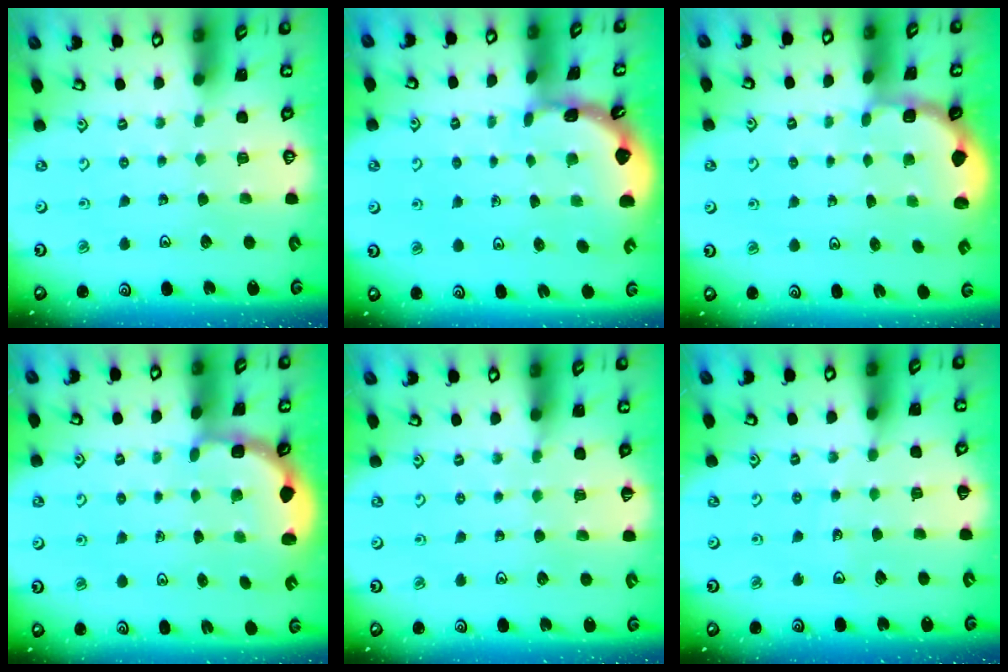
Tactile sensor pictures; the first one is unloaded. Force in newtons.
{"total": 1.8, "press": 1.8, "slide": 0.2}
{"total": 1.9, "press": 1.8, "slide": 0.7}
{"total": 2.9, "press": 2.5, "slide": 1.4}
{"total": 3.7, "press": 3.7, "slide": 0.5}
{"total": 2.9, "press": 2.9, "slide": 0.3}